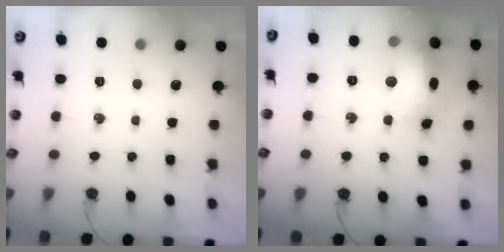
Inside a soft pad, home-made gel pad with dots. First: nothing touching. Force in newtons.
{"total": 16.7, "press": 16.5, "slide": 2.0}